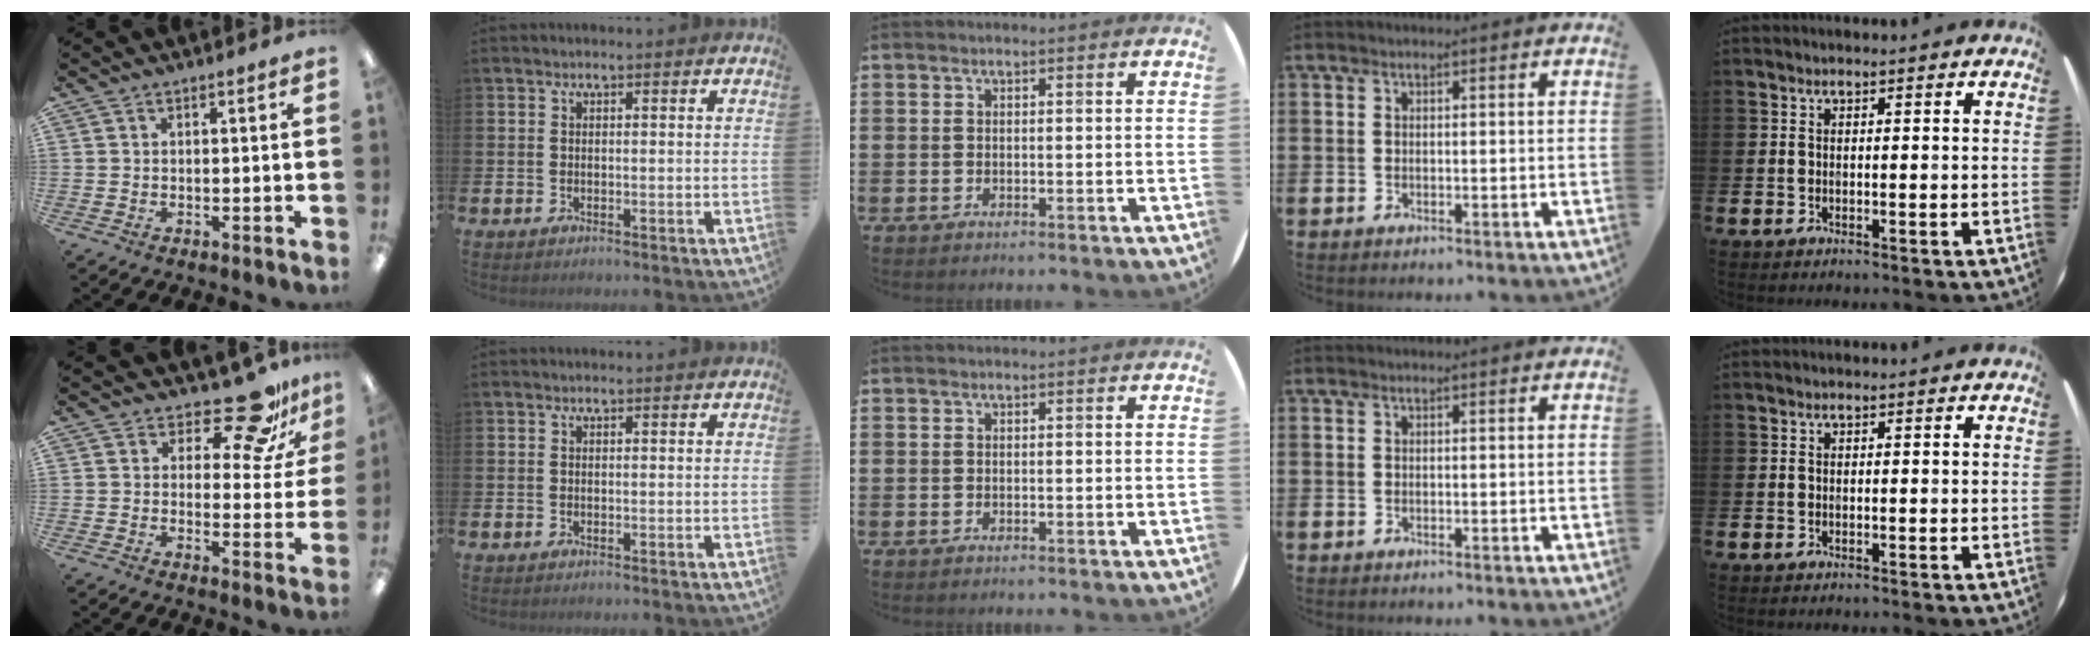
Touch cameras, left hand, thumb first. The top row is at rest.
{"thumb": {"total": 12.7, "force": [10.1, 4.4, 6.3], "torque": [-0.087, -0.071, 0.175]}}